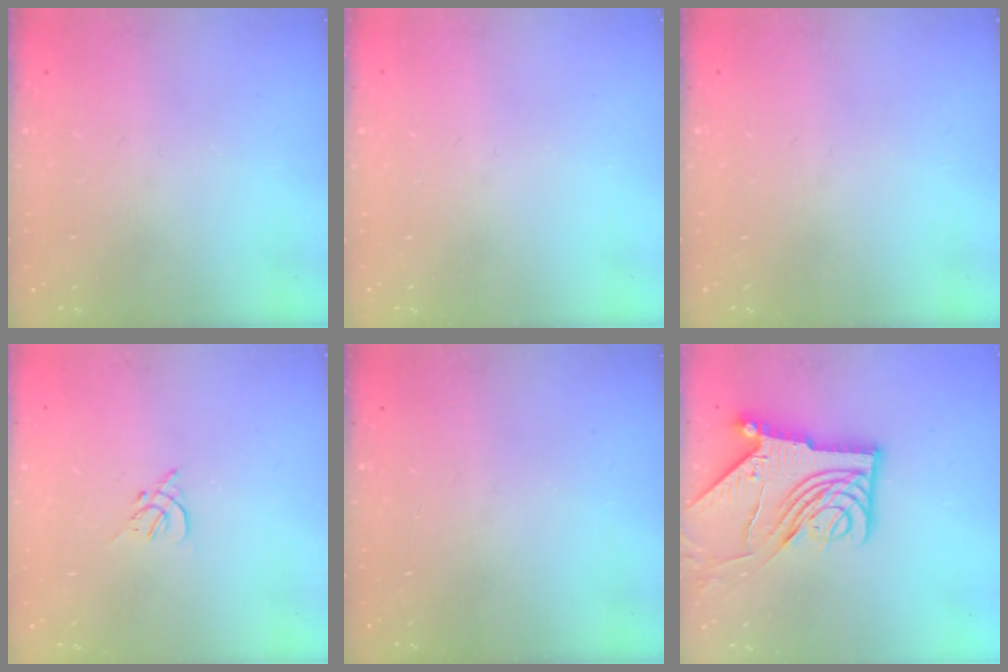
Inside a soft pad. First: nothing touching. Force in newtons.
{"total": 0.0}
{"total": 0.0}
{"total": 2.7, "press": 2.6, "slide": 0.7}
{"total": 0.0}
{"total": 12.4, "press": 12.3, "slide": 1.4}